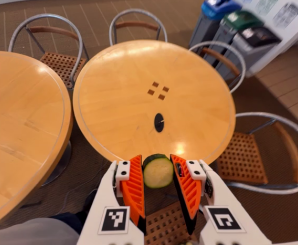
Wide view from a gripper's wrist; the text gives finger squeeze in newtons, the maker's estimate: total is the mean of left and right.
{"total": 9.8, "left": 9.9, "right": 9.7}